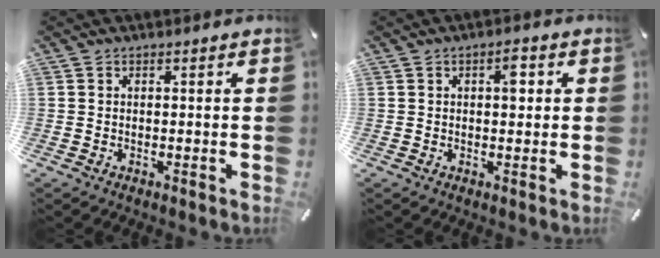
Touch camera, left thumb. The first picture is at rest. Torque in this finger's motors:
{"motor_torque": [0.55, 0.84, 0.33, -0.07, 0.08]}